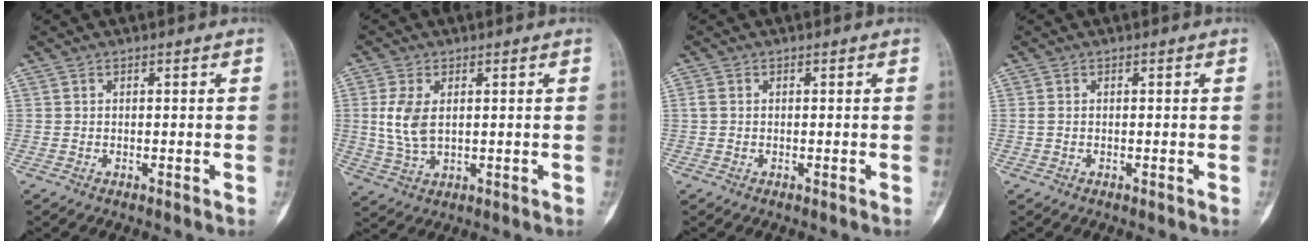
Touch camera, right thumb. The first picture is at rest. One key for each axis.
{"total": 7.1, "fx": 1.2, "fy": 4.0, "fz": 5.7, "tx": -0.122, "ty": -0.005, "tz": 0.030}
{"total": 1.2, "fx": 0.0, "fy": 0.8, "fz": 0.8, "tx": -0.021, "ty": -0.001, "tz": 0.000}
{"total": 0.7, "fx": 0.0, "fy": 0.4, "fz": 0.5, "tx": -0.019, "ty": 0.001, "tz": 0.001}